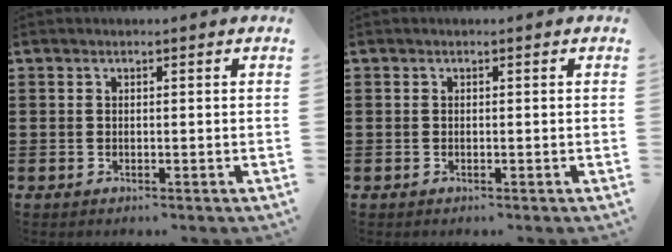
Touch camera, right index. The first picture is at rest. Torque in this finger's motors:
{"motor_torque": [0.00, 0.00, 0.00, -0.01]}